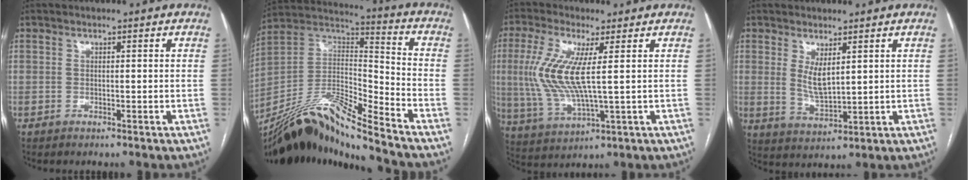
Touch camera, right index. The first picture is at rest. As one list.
[{"total": 18.9, "force": [-16.5, -0.5, 9.1], "torque": [-0.186, 0.019, -0.306]}, {"total": 10.9, "force": [1.6, 1.9, 10.6], "torque": [-0.253, -0.007, 0.033]}, {"total": 4.7, "force": [1.8, 1.4, 4.1], "torque": [-0.085, -0.015, 0.044]}]